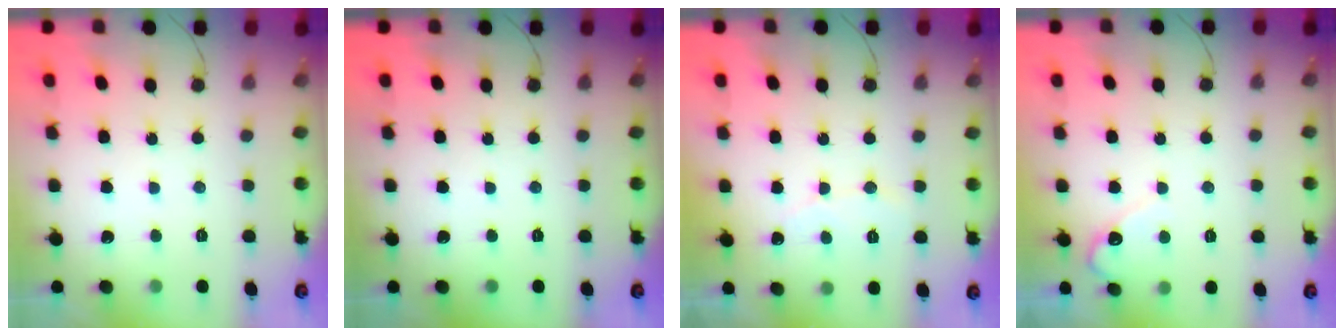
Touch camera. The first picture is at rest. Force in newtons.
{"total": 0.0}
{"total": 4.9, "press": 4.9, "slide": 0.5}
{"total": 3.0, "press": 3.0, "slide": 0.2}